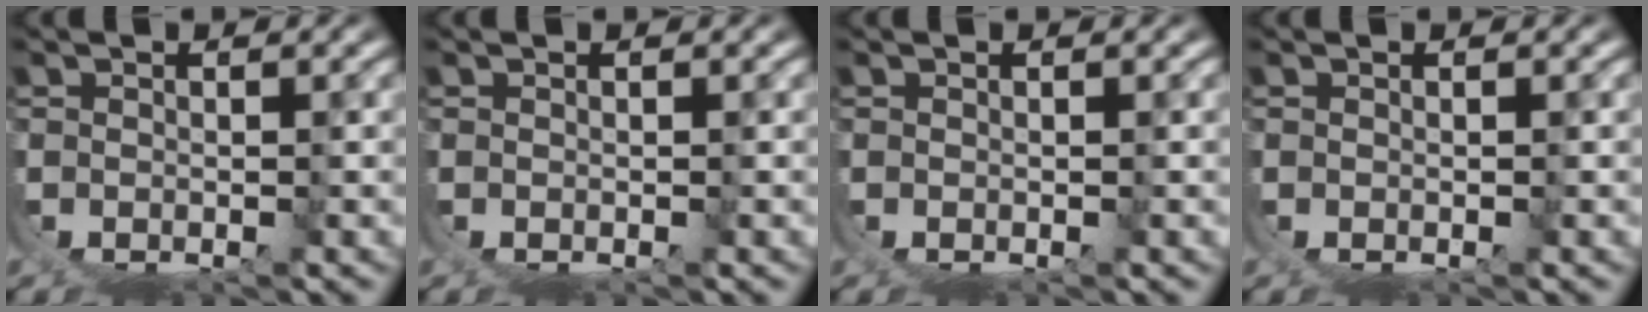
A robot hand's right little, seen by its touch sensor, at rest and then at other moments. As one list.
[{"total": 0.0}, {"total": 0.0}, {"total": 0.0}]